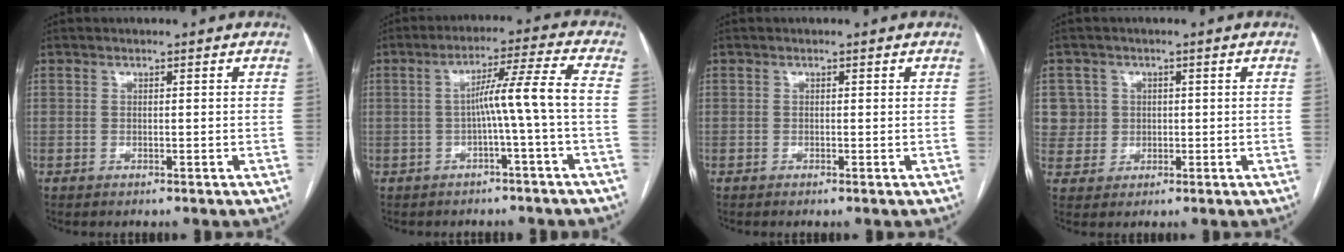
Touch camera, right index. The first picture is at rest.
{"total": 6.9, "force": [-1.2, -1.7, 6.6], "torque": [-0.108, 0.023, -0.016]}
{"total": 0.0}
{"total": 5.3, "force": [1.4, 5.1, -0.2], "torque": [0.018, 0.012, 0.033]}